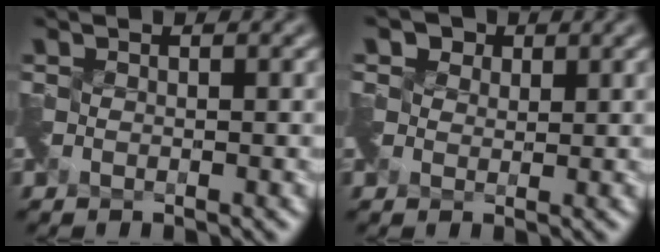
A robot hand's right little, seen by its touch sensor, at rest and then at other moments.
{"total": 1.6, "force": [0.4, 1.4, -0.5], "torque": [0.007, 0.003, 0.009]}